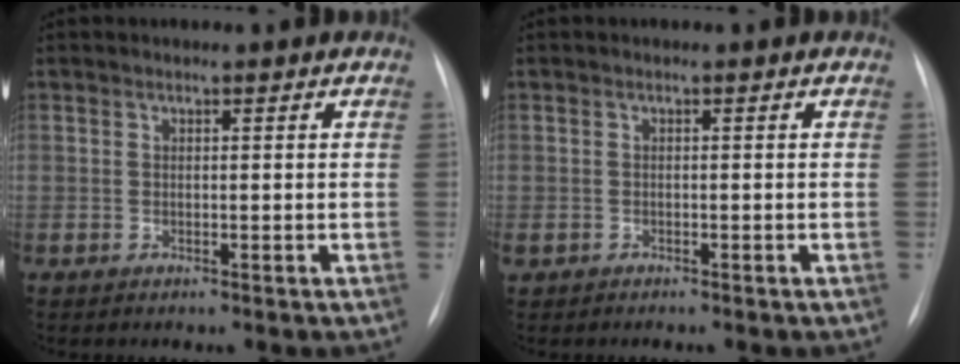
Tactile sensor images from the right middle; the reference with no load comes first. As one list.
[{"total": 1.8, "force": [-1.3, 1.0, 0.7], "torque": [-0.017, -0.002, -0.016]}]